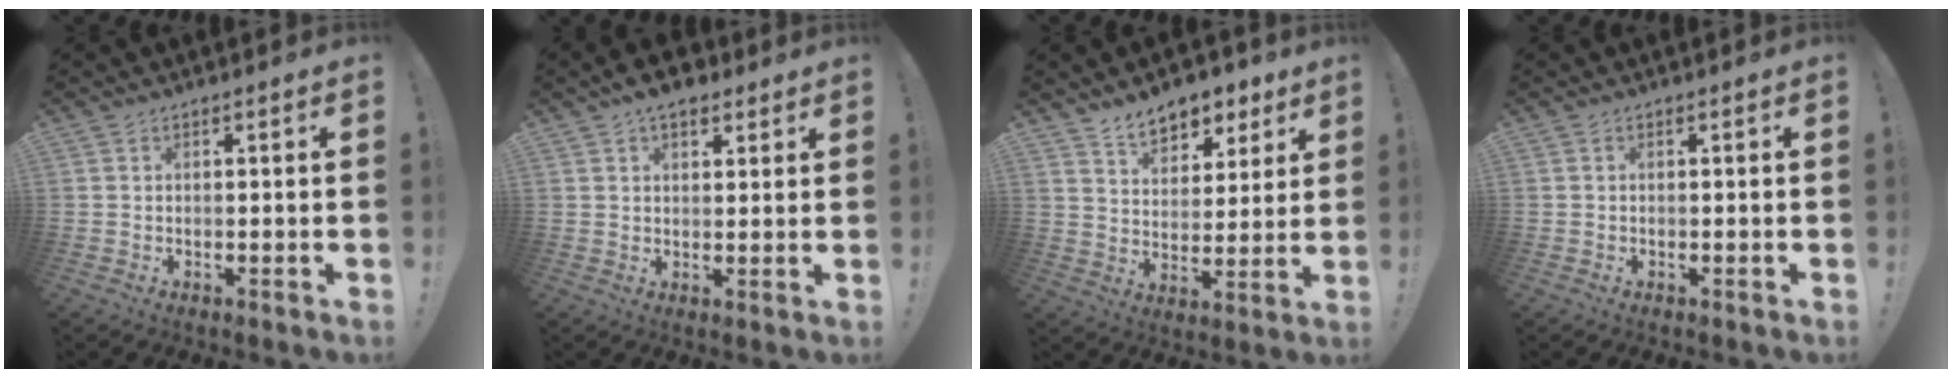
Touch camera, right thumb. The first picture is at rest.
{"total": 5.3, "force": [3.4, 3.1, 2.6], "torque": [-0.039, -0.010, 0.061]}
{"total": 10.0, "force": [7.4, 5.7, 3.5], "torque": [-0.052, -0.049, 0.141]}
{"total": 0.0}